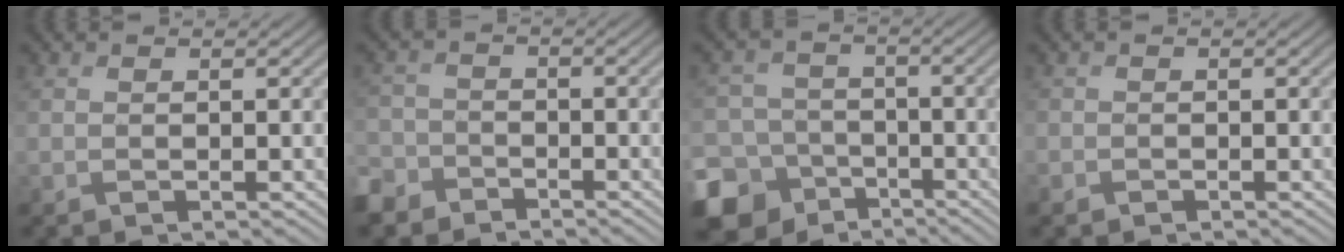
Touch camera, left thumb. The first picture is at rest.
{"total": 4.5, "force": [-3.2, 2.9, 1.1], "torque": [-0.037, -0.006, -0.074]}
{"total": 12.5, "force": [-6.6, 10.0, 3.5], "torque": [-0.120, -0.044, -0.130]}
{"total": 0.7, "force": [-0.3, 0.6, -0.1], "torque": [0.007, -0.005, -0.010]}